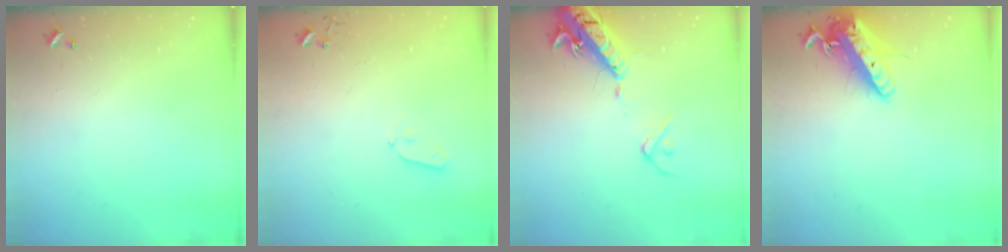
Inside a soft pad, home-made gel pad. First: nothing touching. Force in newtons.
{"total": 3.7, "press": 3.6, "slide": 0.8}
{"total": 17.4, "press": 17.0, "slide": 3.7}
{"total": 16.8, "press": 16.5, "slide": 3.2}